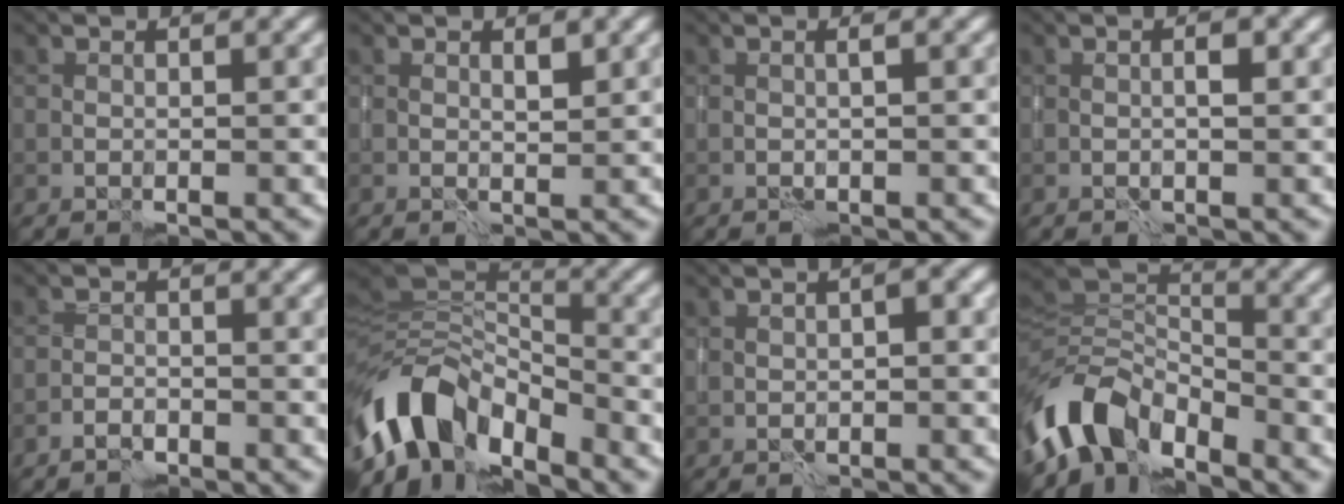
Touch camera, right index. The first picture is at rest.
{"total": 1.2, "force": [0.8, 0.3, 0.9], "torque": [-0.012, -0.003, 0.013]}
{"total": 0.7, "force": [0.1, 0.1, 0.7], "torque": [-0.009, 0.000, 0.001]}
{"total": 1.2, "force": [0.3, 0.3, 1.1], "torque": [-0.013, -0.004, 0.004]}
{"total": 1.1, "force": [-1.0, 0.4, 0.1], "torque": [0.000, 0.003, -0.023]}
{"total": 8.9, "force": [-5.2, 4.9, 5.3], "torque": [-0.086, -0.002, -0.100]}
{"total": 1.2, "force": [-0.1, 0.6, 1.0], "torque": [-0.015, 0.001, -0.003]}
{"total": 7.3, "force": [-4.6, 4.2, 3.8], "torque": [-0.059, -0.004, -0.093]}